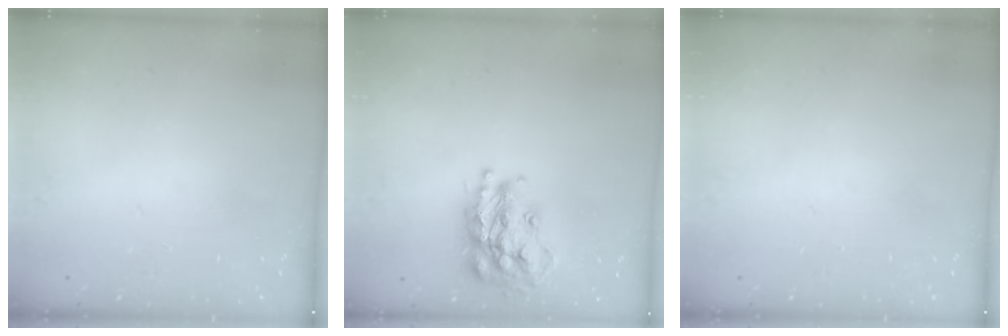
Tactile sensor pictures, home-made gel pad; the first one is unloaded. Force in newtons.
{"total": 19.5, "press": 19.4, "slide": 1.3}
{"total": 0.0}